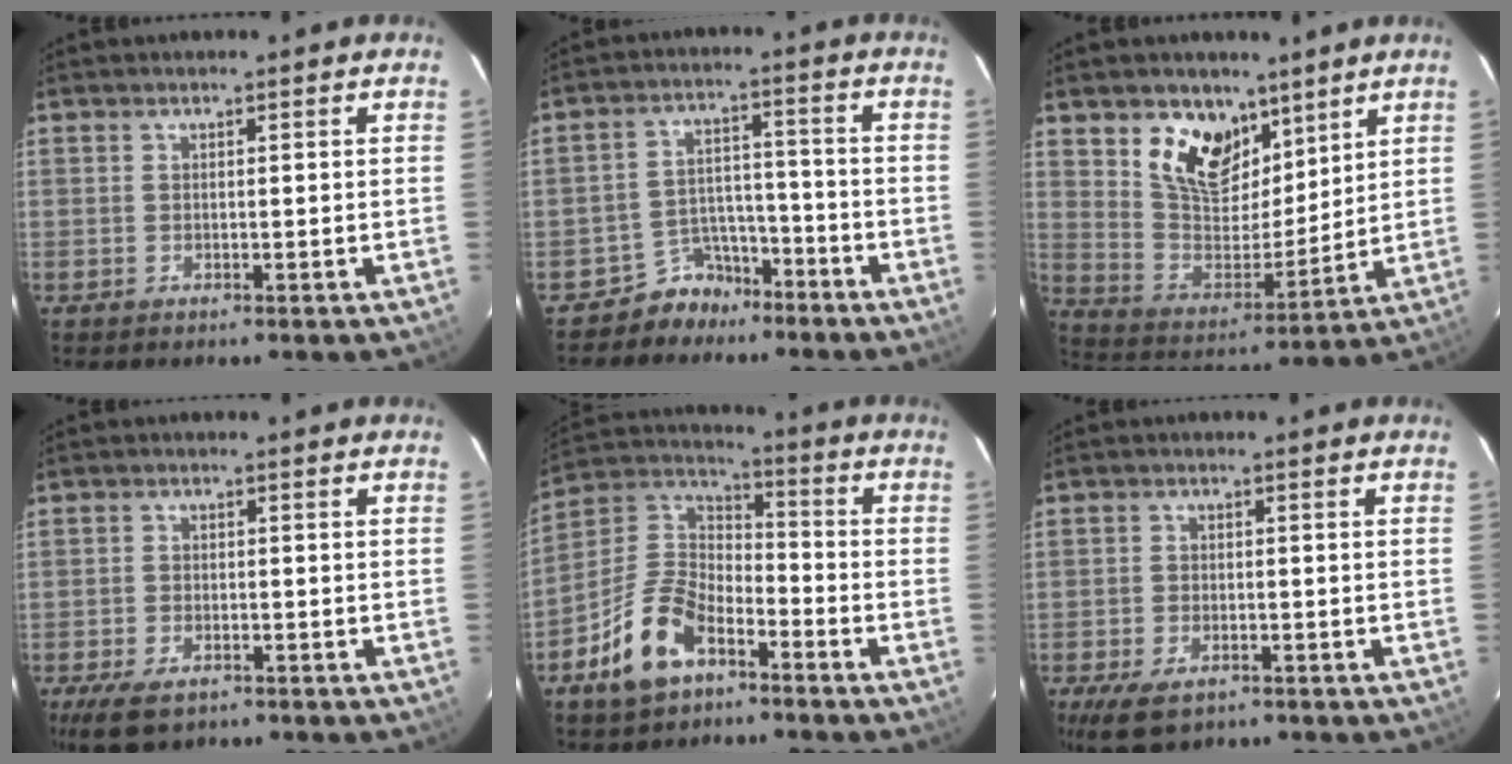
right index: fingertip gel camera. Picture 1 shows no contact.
{"total": 6.6, "force": [-5.2, 4.1, 0.0], "torque": [-0.004, 0.028, -0.085]}
{"total": 13.5, "force": [8.4, 8.1, 6.8], "torque": [-0.134, -0.007, 0.163]}
{"total": 6.9, "force": [-4.6, 3.4, 3.8], "torque": [-0.096, -0.016, -0.081]}
{"total": 13.0, "force": [-7.8, 6.8, 7.8], "torque": [-0.167, 0.022, -0.146]}
{"total": 7.0, "force": [-4.5, 3.7, 4.1], "torque": [-0.098, -0.018, -0.077]}